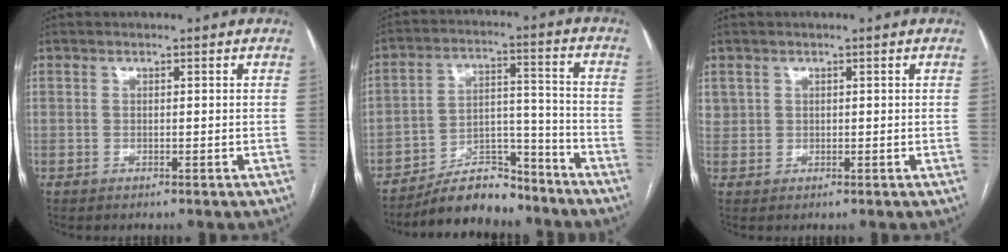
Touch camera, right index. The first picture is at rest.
{"total": 10.5, "force": [-9.4, 3.4, 3.2], "torque": [-0.045, 0.035, -0.159]}
{"total": 1.7, "force": [0.8, 1.5, 0.2], "torque": [0.007, 0.009, 0.013]}